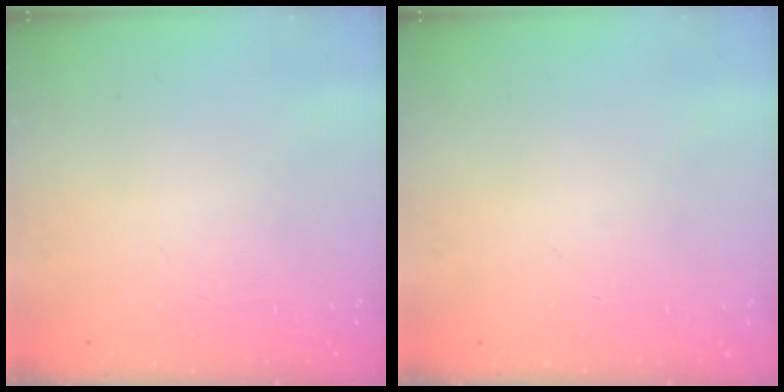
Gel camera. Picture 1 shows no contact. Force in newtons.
{"total": 0.0}